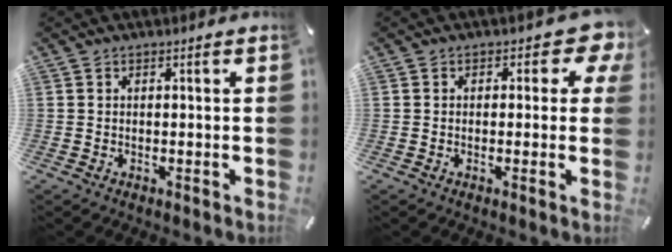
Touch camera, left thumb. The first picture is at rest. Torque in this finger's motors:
{"motor_torque": [0.46, 0.24, 0.13, -0.05, 0.02]}